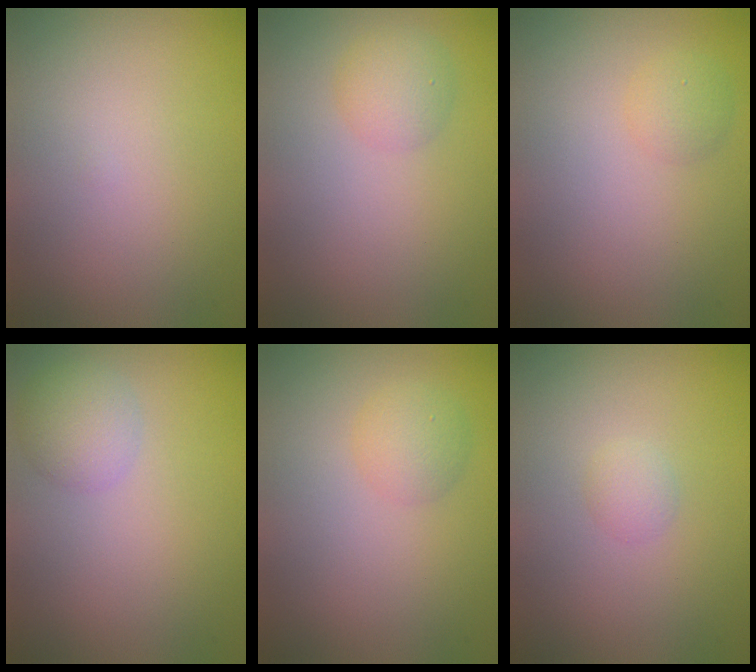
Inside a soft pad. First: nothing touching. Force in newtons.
{"total": 1.9, "press": 1.9, "slide": 0.0}
{"total": 1.2, "press": 1.2, "slide": 0.1}
{"total": 2.5, "press": 2.5, "slide": 0.1}
{"total": 1.7, "press": 1.7, "slide": 0.0}
{"total": 1.0, "press": 1.0, "slide": 0.1}